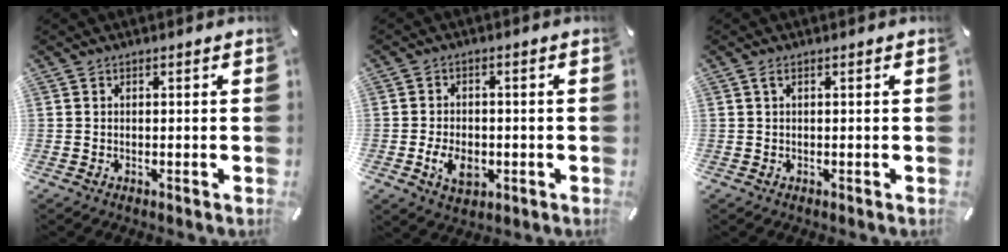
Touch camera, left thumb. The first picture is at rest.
{"total": 6.5, "force": [-1.8, 4.4, 4.4], "torque": [-0.083, 0.002, -0.032]}
{"total": 0.9, "force": [0.2, 0.2, 0.9], "torque": [-0.018, 0.001, 0.003]}